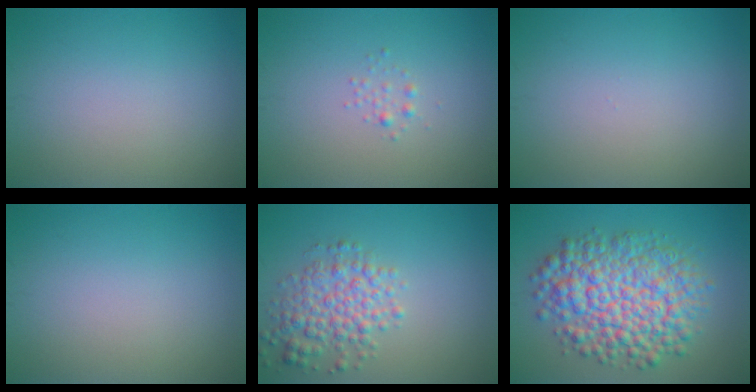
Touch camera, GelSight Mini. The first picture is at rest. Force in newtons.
{"total": 0.8, "press": 0.8, "slide": 0.0}
{"total": 0.0}
{"total": 0.0}
{"total": 4.2, "press": 4.2, "slide": 0.1}
{"total": 9.8, "press": 9.8, "slide": 0.2}